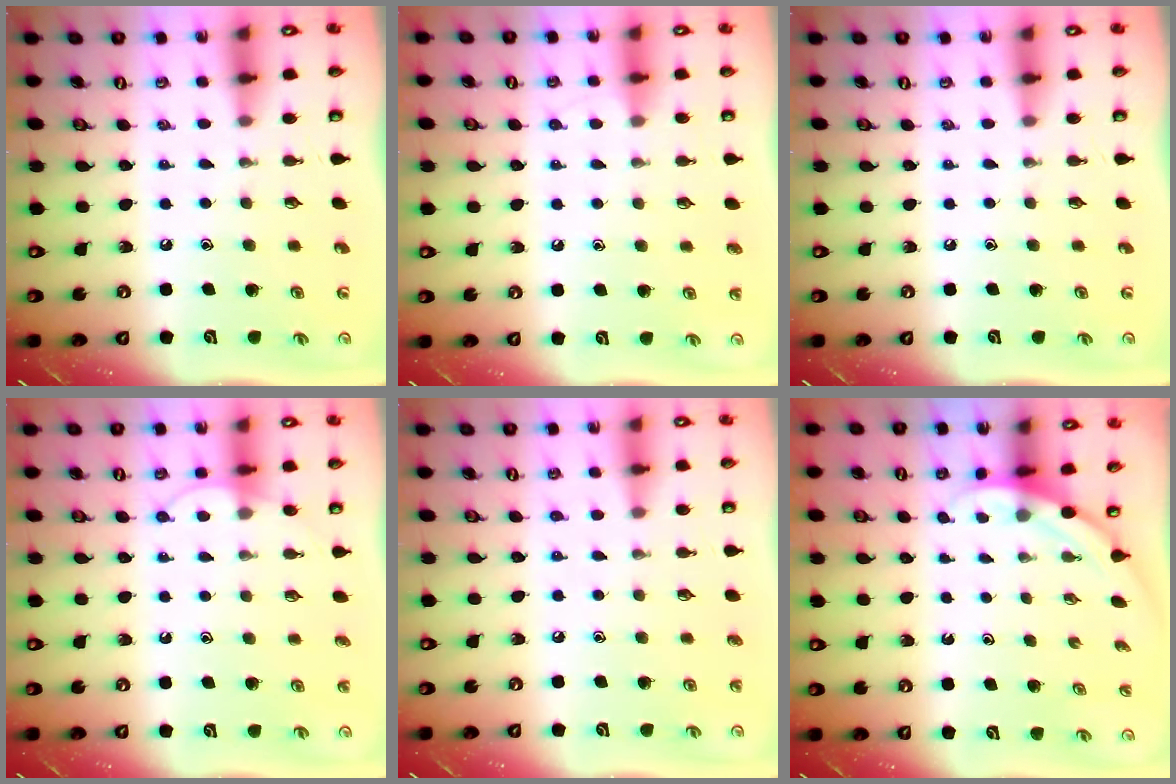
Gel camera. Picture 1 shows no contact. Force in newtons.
{"total": 2.4, "press": 2.4, "slide": 0.3}
{"total": 0.0}
{"total": 5.4, "press": 5.3, "slide": 0.5}
{"total": 3.2, "press": 3.2, "slide": 0.5}
{"total": 3.3, "press": 3.2, "slide": 0.2}